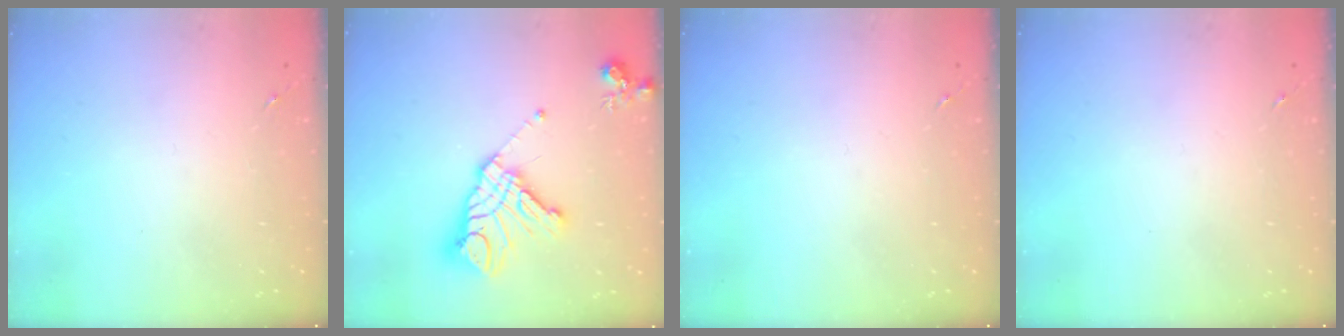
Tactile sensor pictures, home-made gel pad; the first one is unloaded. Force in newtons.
{"total": 18.0, "press": 17.9, "slide": 1.9}
{"total": 0.0}
{"total": 0.0}